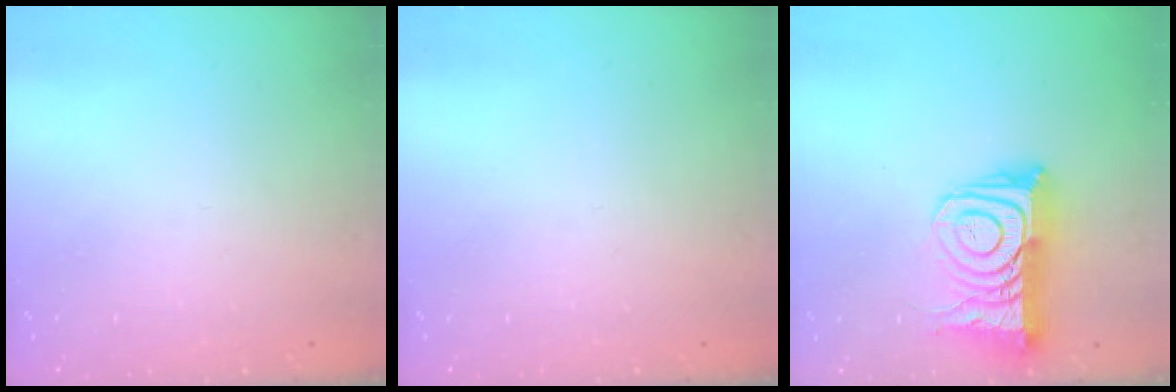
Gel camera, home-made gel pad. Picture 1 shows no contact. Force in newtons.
{"total": 0.0}
{"total": 16.4, "press": 16.3, "slide": 1.5}